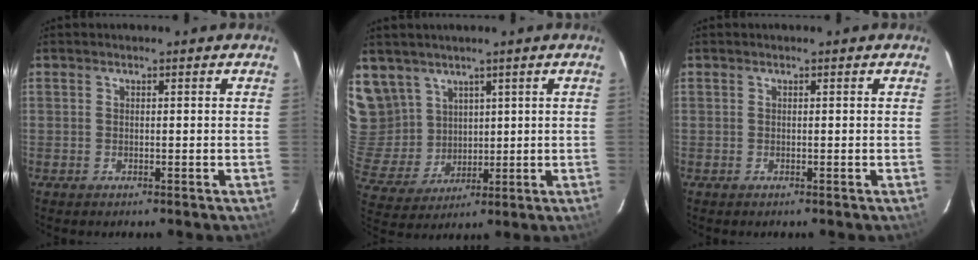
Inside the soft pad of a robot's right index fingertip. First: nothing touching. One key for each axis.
{"total": 10.4, "fx": 6.5, "fy": 7.7, "fz": 2.6, "tx": -0.056, "ty": 0.015, "tz": 0.152}
{"total": 0.0}